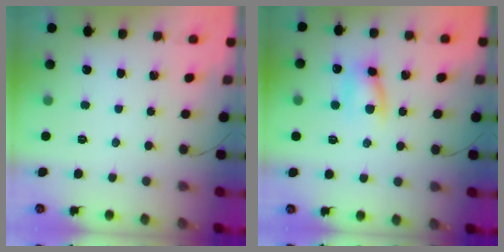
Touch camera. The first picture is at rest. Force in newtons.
{"total": 7.8, "press": 7.8, "slide": 0.8}